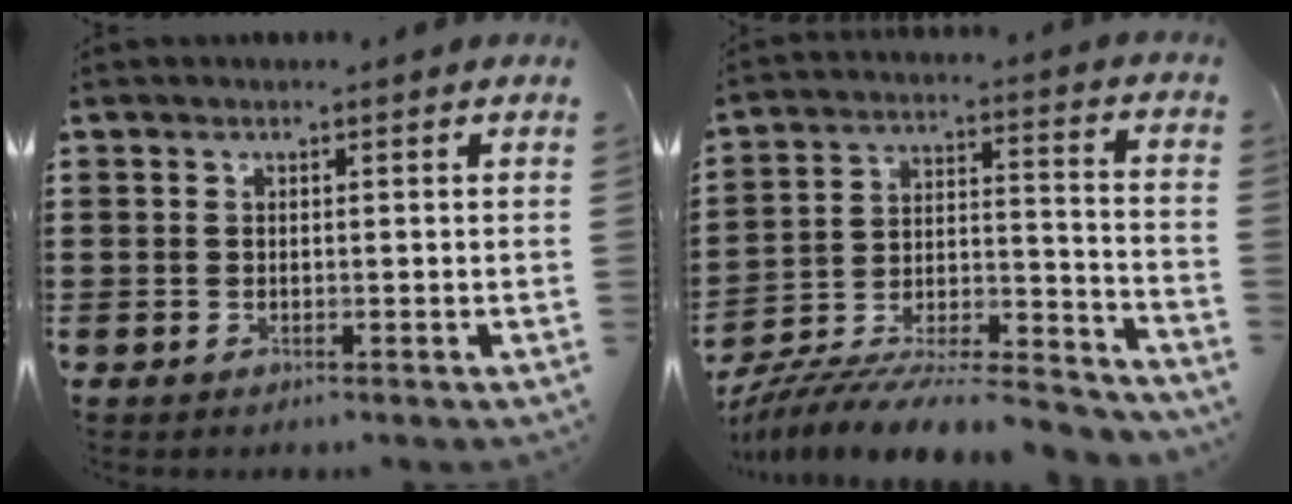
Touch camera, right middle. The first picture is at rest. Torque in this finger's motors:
{"motor_torque": [2.14, 0.00, 0.91, 0.21]}